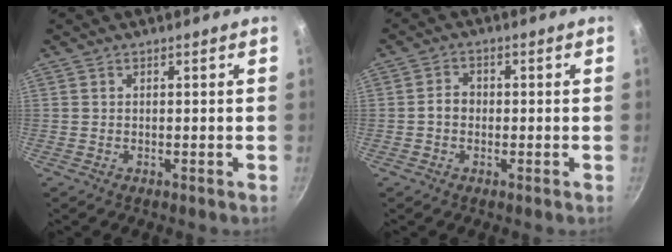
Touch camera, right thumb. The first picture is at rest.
{"total": 2.9, "force": [-0.5, 2.3, 1.6], "torque": [-0.015, 0.013, -0.011]}